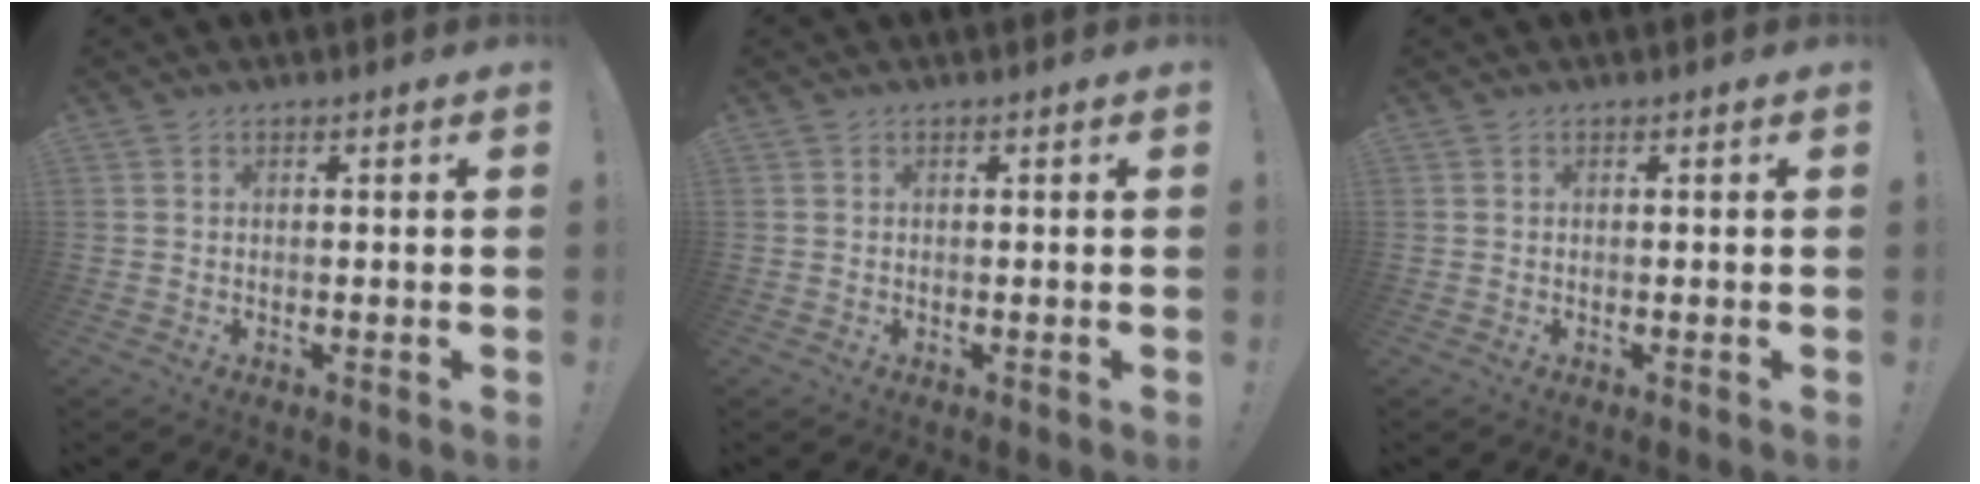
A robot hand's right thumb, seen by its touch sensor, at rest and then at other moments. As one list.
[{"total": 0.0}, {"total": 0.0}]